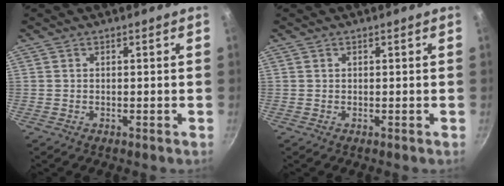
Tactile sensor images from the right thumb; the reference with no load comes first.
{"total": 0.0}